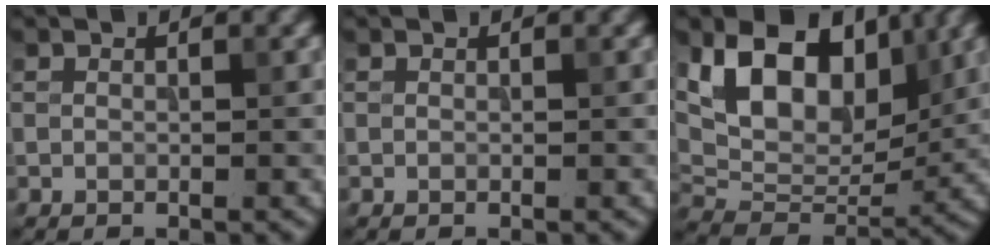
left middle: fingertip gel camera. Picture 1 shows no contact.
{"total": 0.0}
{"total": 10.3, "force": [4.2, 6.4, 6.8], "torque": [-0.121, -0.007, 0.071]}